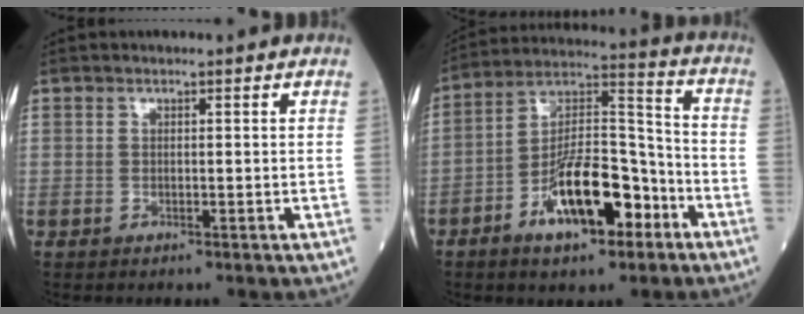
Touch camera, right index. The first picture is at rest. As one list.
[{"total": 14.2, "force": [-6.9, 4.9, 11.4], "torque": [-0.209, 0.018, -0.113]}]